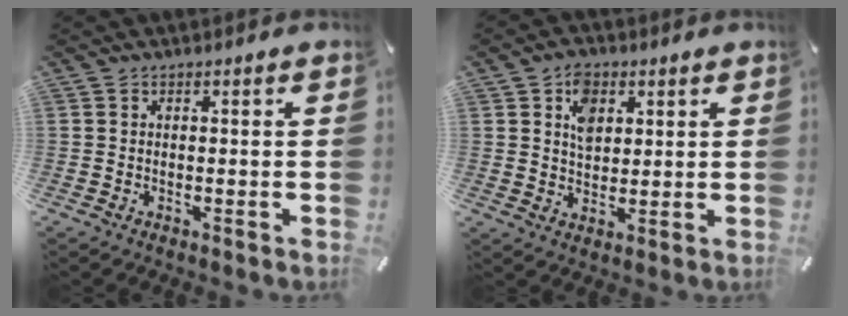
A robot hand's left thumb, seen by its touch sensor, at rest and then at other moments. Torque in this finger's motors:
{"motor_torque": [1.16, 1.15, 0.60, -0.58, 0.15]}